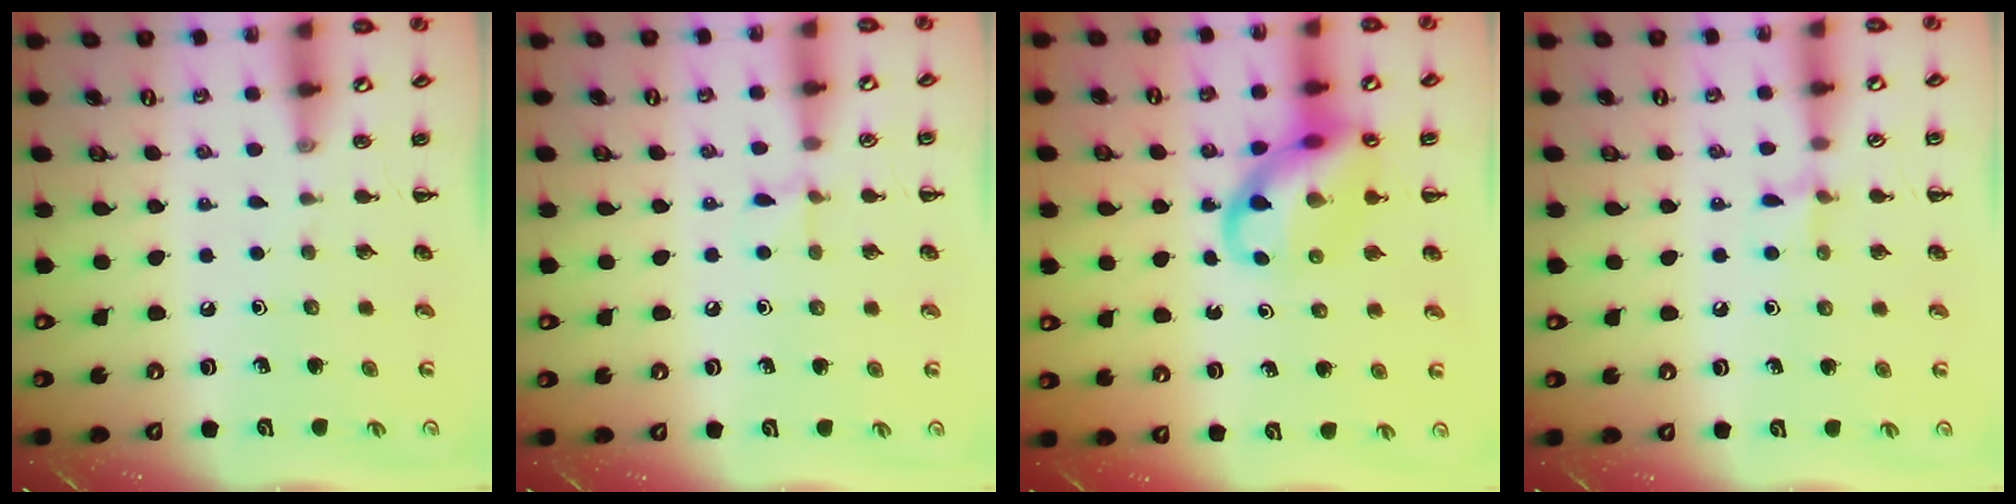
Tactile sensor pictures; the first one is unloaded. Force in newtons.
{"total": 5.4, "press": 5.1, "slide": 1.9}
{"total": 14.2, "press": 14.0, "slide": 2.5}
{"total": 6.0, "press": 5.7, "slide": 1.8}